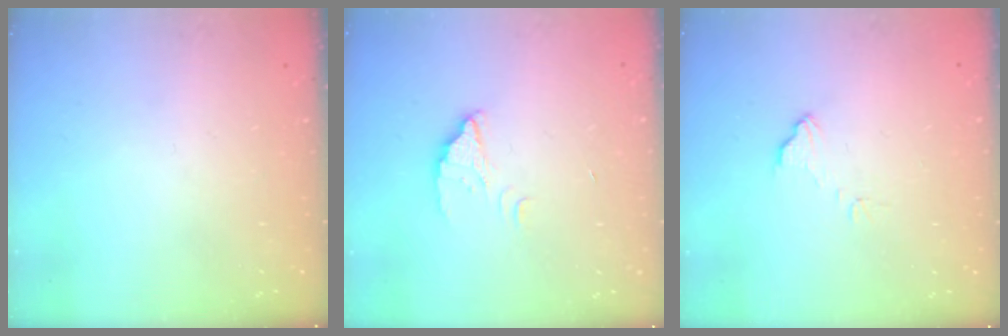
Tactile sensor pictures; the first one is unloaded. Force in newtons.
{"total": 2.1, "press": 2.1, "slide": 0.1}
{"total": 5.0, "press": 5.0, "slide": 0.5}